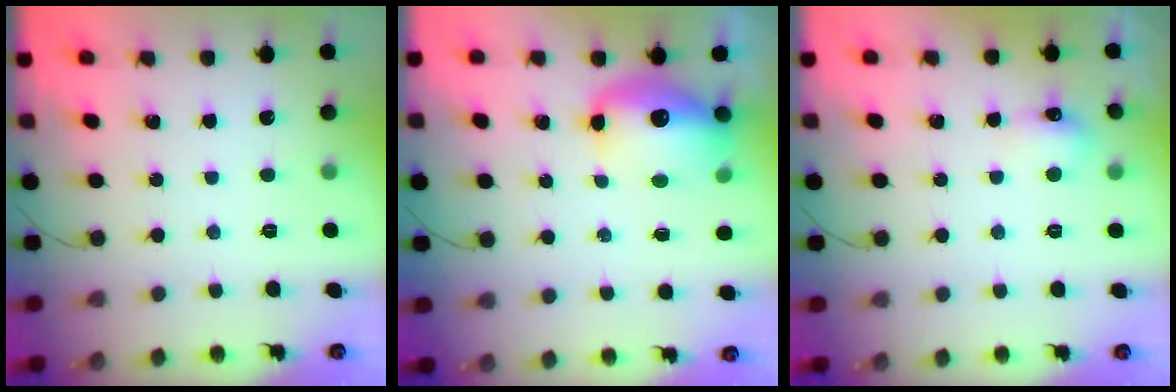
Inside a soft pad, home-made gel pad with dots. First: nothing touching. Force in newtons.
{"total": 12.9, "press": 12.6, "slide": 3.0}
{"total": 5.8, "press": 5.7, "slide": 1.3}